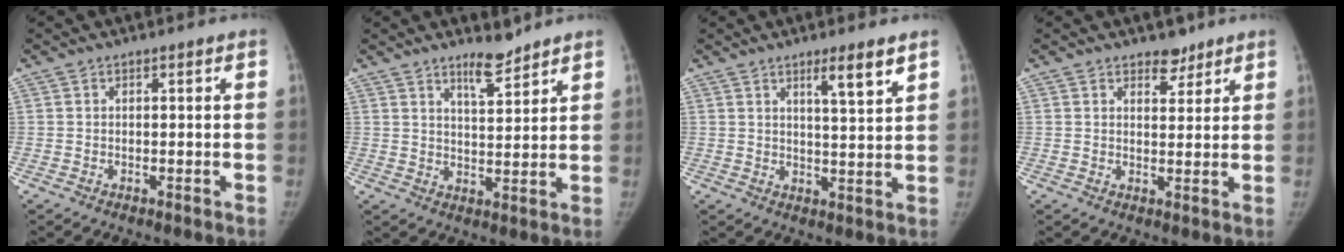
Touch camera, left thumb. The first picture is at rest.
{"total": 5.2, "force": [4.3, 1.2, 2.6], "torque": [-0.030, -0.039, 0.072]}
{"total": 5.8, "force": [3.7, 0.5, 4.4], "torque": [-0.066, -0.031, 0.060]}
{"total": 3.4, "force": [2.7, 1.9, 1.1], "torque": [0.004, -0.018, 0.041]}